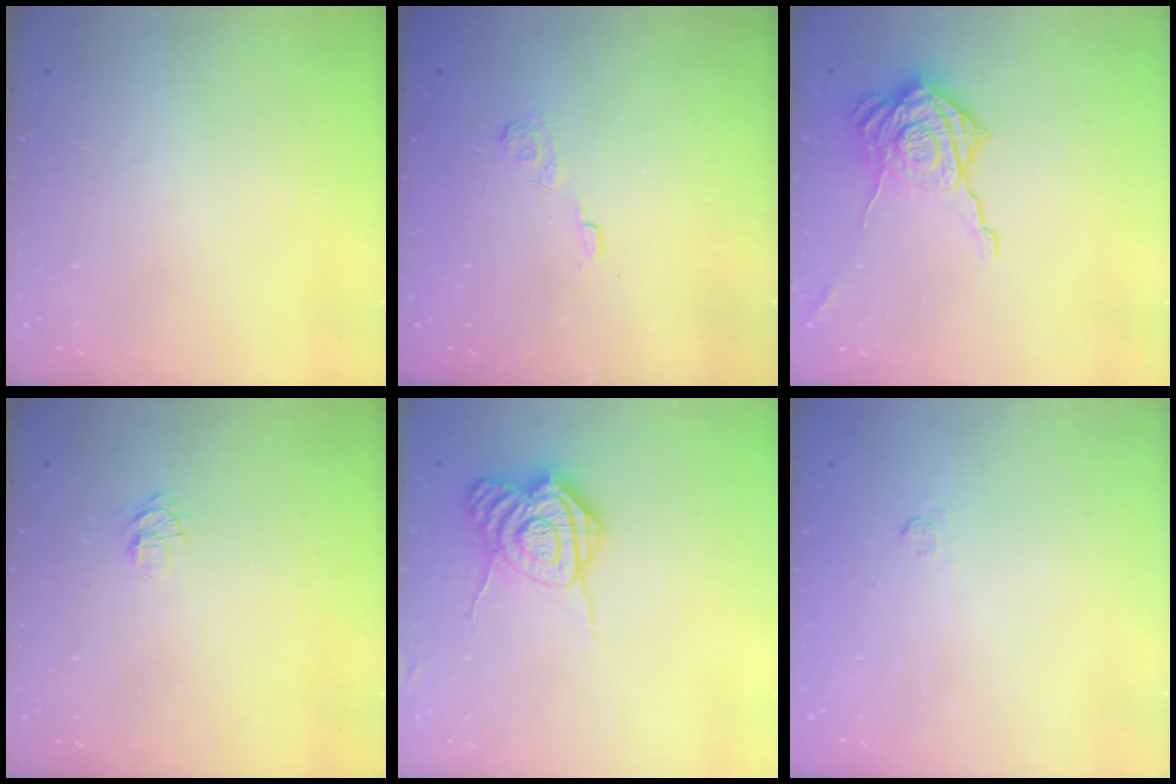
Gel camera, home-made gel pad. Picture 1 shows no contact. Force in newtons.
{"total": 3.6, "press": 3.2, "slide": 1.6}
{"total": 16.3, "press": 16.2, "slide": 1.3}
{"total": 4.5, "press": 4.5, "slide": 0.5}
{"total": 11.0, "press": 11.0, "slide": 1.0}
{"total": 2.4, "press": 2.1, "slide": 1.3}